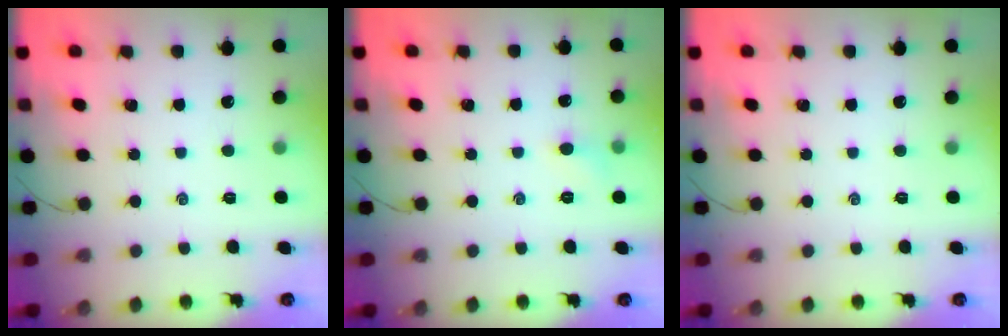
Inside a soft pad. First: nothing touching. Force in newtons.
{"total": 4.7, "press": 4.5, "slide": 1.4}
{"total": 0.0}